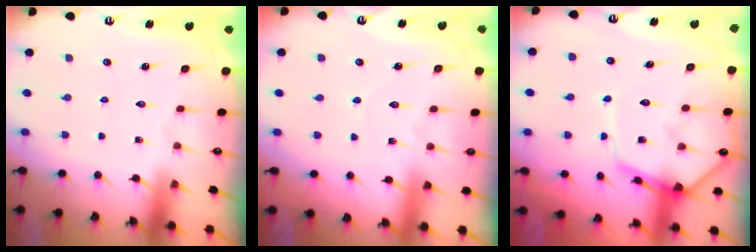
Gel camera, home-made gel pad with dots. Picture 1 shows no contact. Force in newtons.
{"total": 3.8, "press": 3.8, "slide": 0.3}
{"total": 11.6, "press": 11.5, "slide": 1.4}